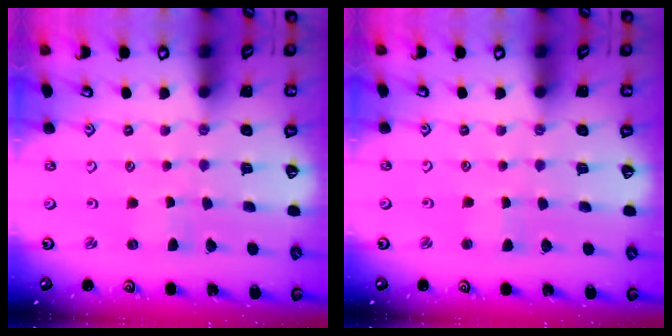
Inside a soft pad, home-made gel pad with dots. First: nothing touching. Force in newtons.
{"total": 0.9, "press": 0.9, "slide": 0.1}